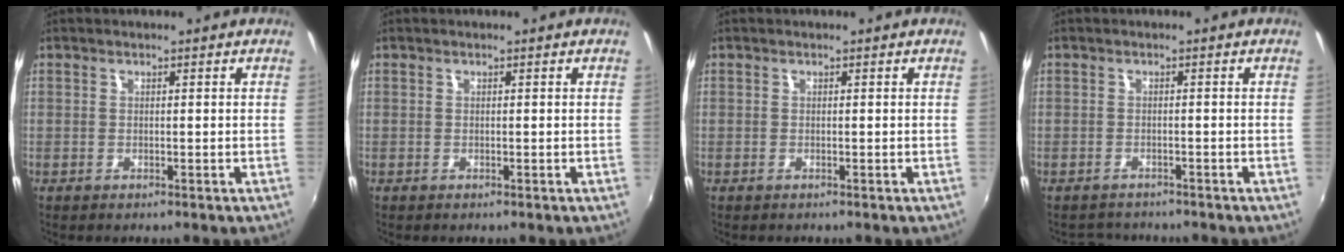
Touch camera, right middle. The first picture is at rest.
{"total": 0.0}
{"total": 0.0}
{"total": 3.9, "force": [-3.6, 1.4, 0.4], "torque": [-0.018, -0.005, -0.057]}